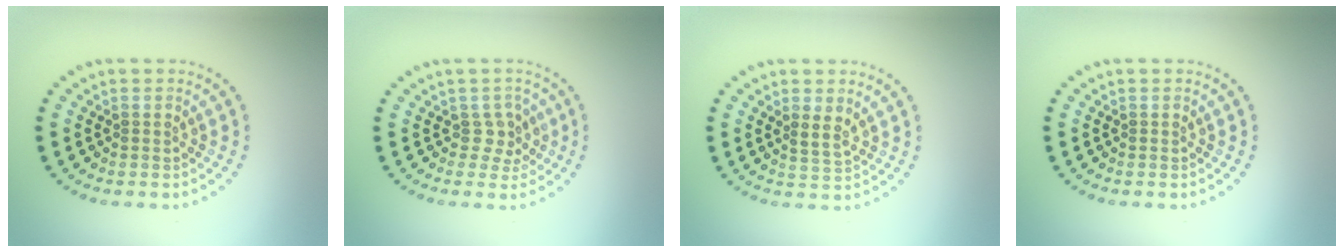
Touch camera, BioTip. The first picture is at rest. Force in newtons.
{"total": 1.8, "press": 1.4, "slide": 1.2}
{"total": 1.6, "press": 1.3, "slide": 0.9}
{"total": 0.0}